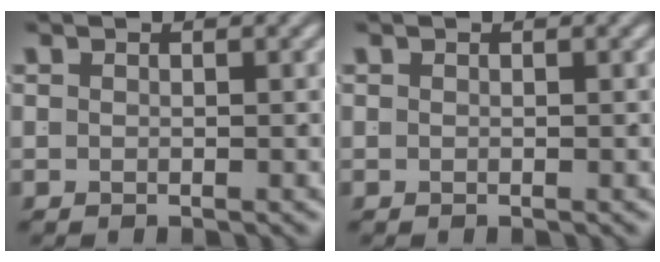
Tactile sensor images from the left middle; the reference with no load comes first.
{"total": 0.0}